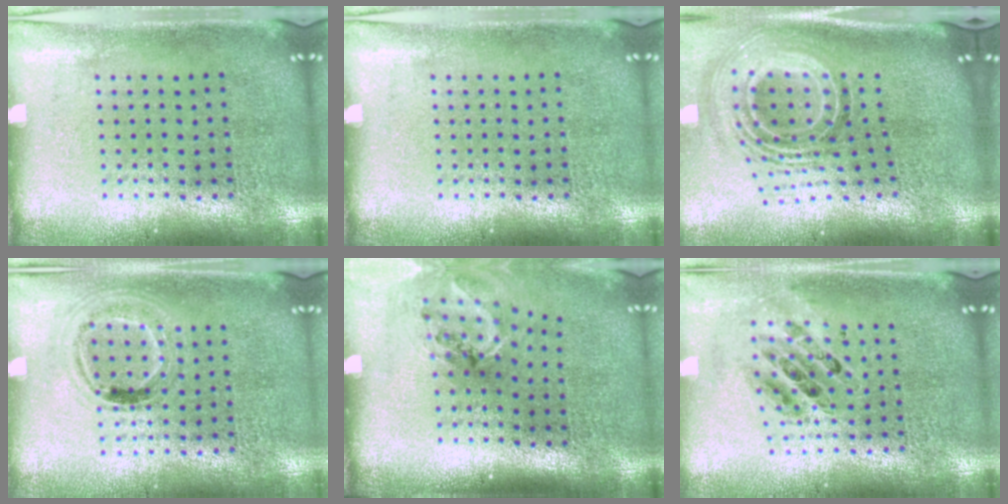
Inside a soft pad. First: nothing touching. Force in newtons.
{"total": 0.0}
{"total": 2.2, "press": 1.6, "slide": 1.6}
{"total": 0.9, "press": 0.9, "slide": 0.3}
{"total": 1.3, "press": 1.1, "slide": 0.7}
{"total": 0.6, "press": 0.6, "slide": 0.1}